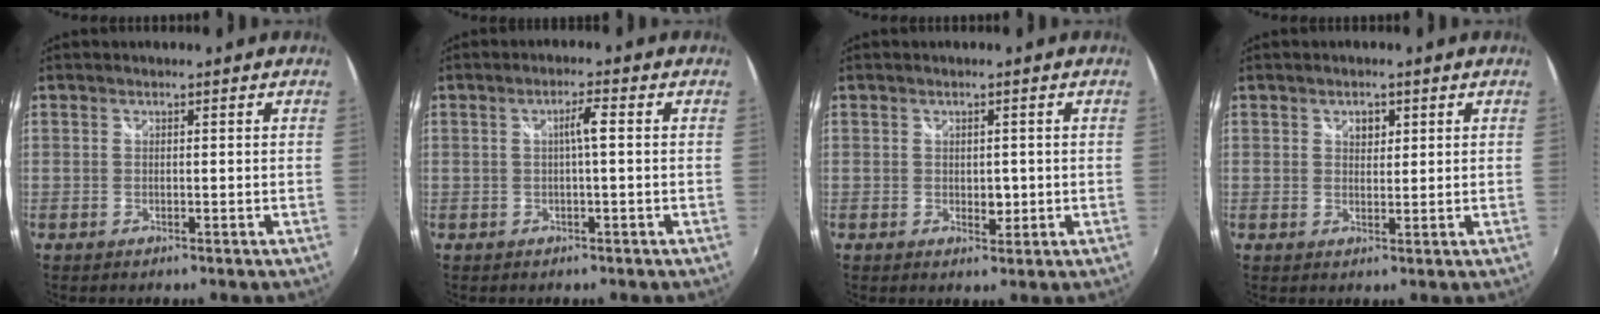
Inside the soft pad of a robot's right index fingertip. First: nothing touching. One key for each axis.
{"total": 2.7, "fx": 0.1, "fy": -0.1, "fz": 2.7, "tx": -0.051, "ty": 0.005, "tz": 0.003}
{"total": 2.1, "fx": -0.1, "fy": 1.6, "fz": 1.4, "tx": -0.017, "ty": -0.002, "tz": 0.000}
{"total": 2.2, "fx": 1.0, "fy": 1.6, "fz": 1.2, "tx": -0.014, "ty": 0.005, "tz": 0.016}